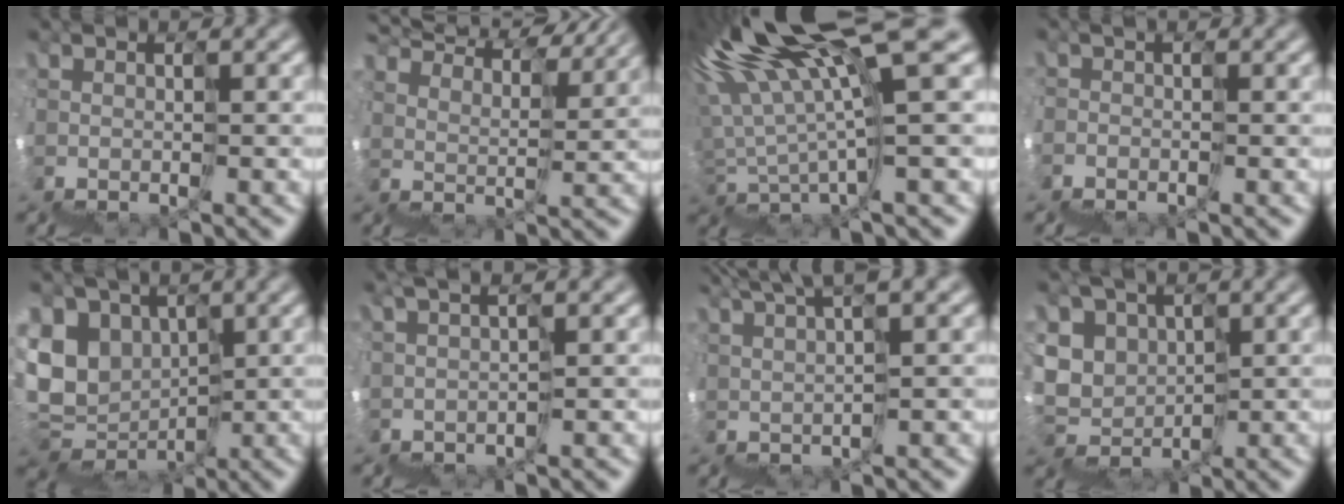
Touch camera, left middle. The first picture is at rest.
{"total": 8.9, "force": [8.7, 1.1, 1.4], "torque": [-0.044, 0.035, 0.138]}
{"total": 10.3, "force": [5.2, 1.1, 8.9], "torque": [-0.163, 0.017, 0.103]}
{"total": 2.7, "force": [-2.0, 1.2, 1.3], "torque": [-0.023, -0.024, -0.039]}
{"total": 7.6, "force": [1.1, 7.1, 2.6], "torque": [-0.043, 0.006, 0.030]}
{"total": 1.7, "force": [1.5, -0.1, 0.7], "torque": [-0.028, 0.011, 0.024]}
{"total": 4.8, "force": [4.4, -0.1, 2.0], "torque": [-0.045, 0.028, 0.080]}
{"total": 5.0, "force": [1.3, 4.6, 1.5], "torque": [-0.010, 0.010, 0.022]}